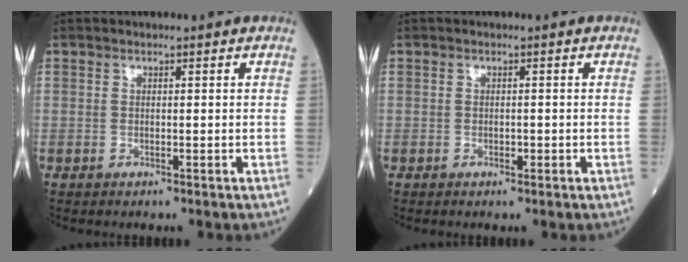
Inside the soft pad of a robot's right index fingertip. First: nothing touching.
{"total": 0.7, "force": [-0.3, 0.4, 0.6], "torque": [-0.009, 0.001, -0.003]}